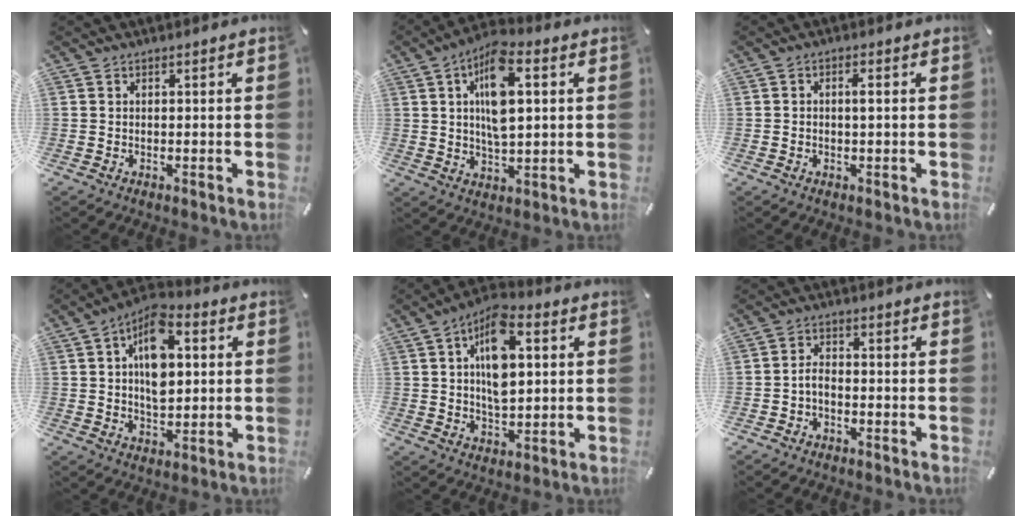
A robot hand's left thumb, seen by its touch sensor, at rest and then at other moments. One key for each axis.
{"total": 11.9, "fx": 3.4, "fy": 5.1, "fz": 10.2, "tx": -0.186, "ty": -0.002, "tz": 0.054}
{"total": 1.7, "fx": 0.0, "fy": 0.6, "fz": 1.6, "tx": -0.031, "ty": 0.003, "tz": -0.001}
{"total": 12.1, "fx": 2.8, "fy": 7.5, "fz": 9.1, "tx": -0.143, "ty": 0.000, "tz": 0.049}
{"total": 12.8, "fx": 3.5, "fy": 6.9, "fz": 10.2, "tx": -0.178, "ty": -0.001, "tz": 0.057}
{"total": 2.9, "fx": -1.4, "fy": 1.7, "fz": 1.9, "tx": -0.042, "ty": 0.009, "tz": -0.030}